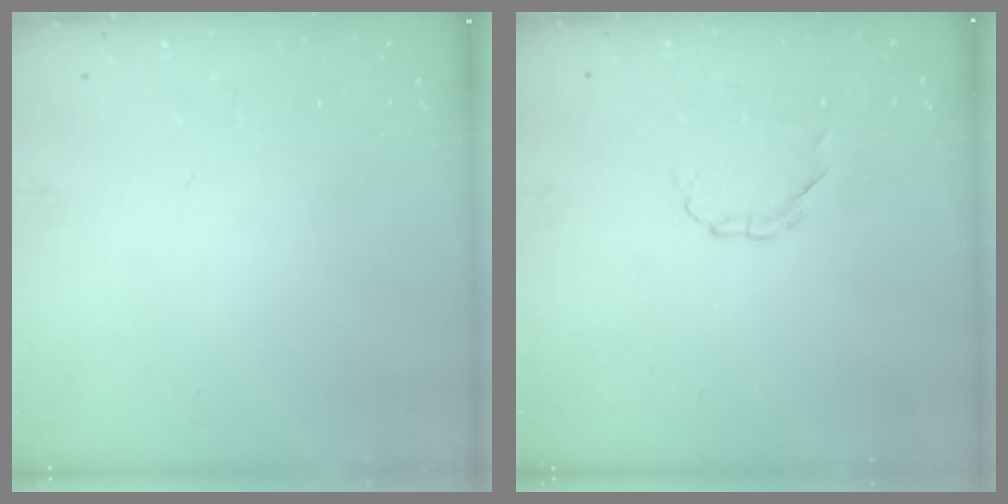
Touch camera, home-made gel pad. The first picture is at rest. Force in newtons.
{"total": 2.9, "press": 2.7, "slide": 1.1}